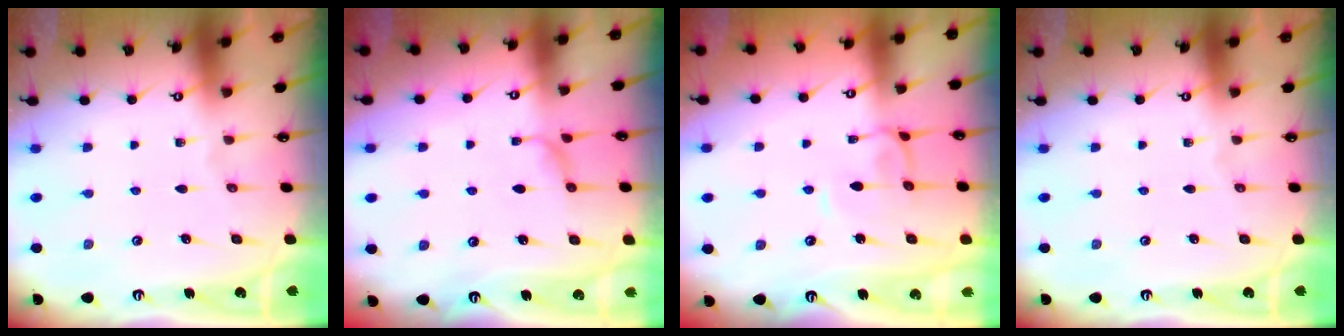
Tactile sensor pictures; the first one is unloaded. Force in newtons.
{"total": 1.1, "press": 1.0, "slide": 0.5}
{"total": 2.3, "press": 2.3, "slide": 0.4}
{"total": 0.0}